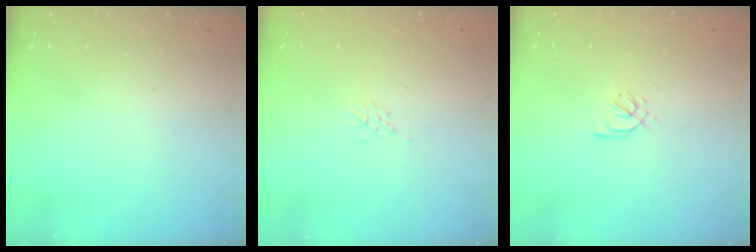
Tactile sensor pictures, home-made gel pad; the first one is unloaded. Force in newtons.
{"total": 5.1, "press": 5.1, "slide": 0.2}
{"total": 2.6, "press": 2.5, "slide": 0.7}